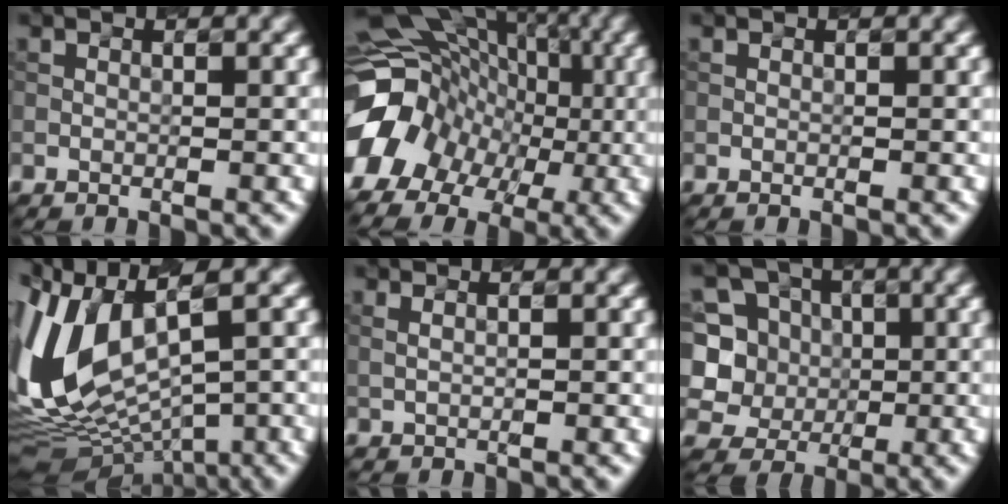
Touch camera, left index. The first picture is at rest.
{"total": 13.0, "force": [-3.8, 10.7, 6.4], "torque": [-0.125, 0.001, -0.065]}
{"total": 0.0}
{"total": 12.7, "force": [0.4, 6.8, 10.7], "torque": [-0.236, -0.003, 0.034]}
{"total": 1.4, "force": [0.8, 0.7, 0.9], "torque": [-0.005, -0.006, 0.007]}
{"total": 10.8, "force": [0.4, 10.2, 3.5], "torque": [-0.098, 0.028, 0.009]}